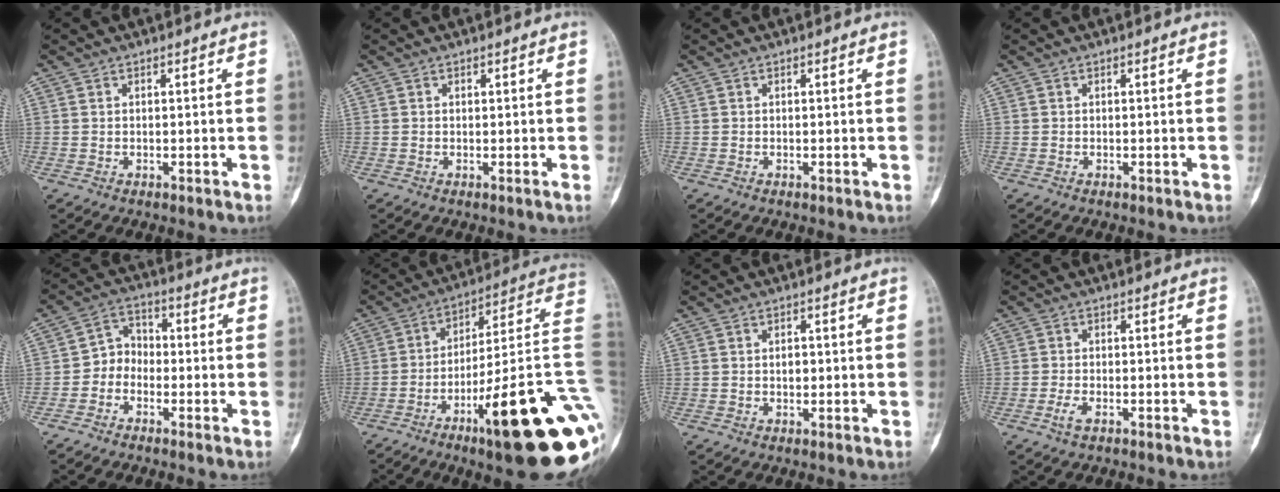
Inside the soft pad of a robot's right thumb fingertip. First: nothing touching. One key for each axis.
{"total": 0.0}
{"total": 0.0}
{"total": 0.0}
{"total": 5.5, "fx": -2.0, "fy": 4.6, "fz": 2.2, "tx": -0.008, "ty": 0.029, "tz": -0.053}
{"total": 28.6, "fx": -9.6, "fy": 5.3, "fz": 26.4, "tx": -0.270, "ty": 0.050, "tz": -0.142}
{"total": 1.6, "fx": 0.0, "fy": 1.2, "fz": 1.1, "tx": -0.006, "ty": 0.003, "tz": -0.001}
{"total": 2.5, "fx": -1.4, "fy": 1.2, "fz": 1.7, "tx": -0.037, "ty": 0.005, "tz": -0.028}